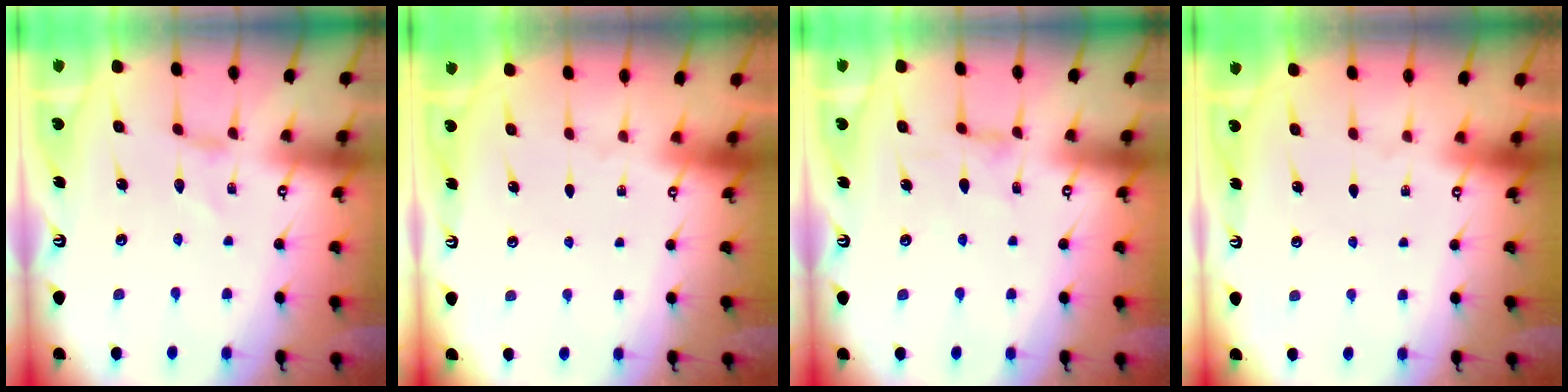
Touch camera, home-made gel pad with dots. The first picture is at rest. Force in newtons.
{"total": 0.0}
{"total": 2.0, "press": 2.0, "slide": 0.3}
{"total": 0.0}